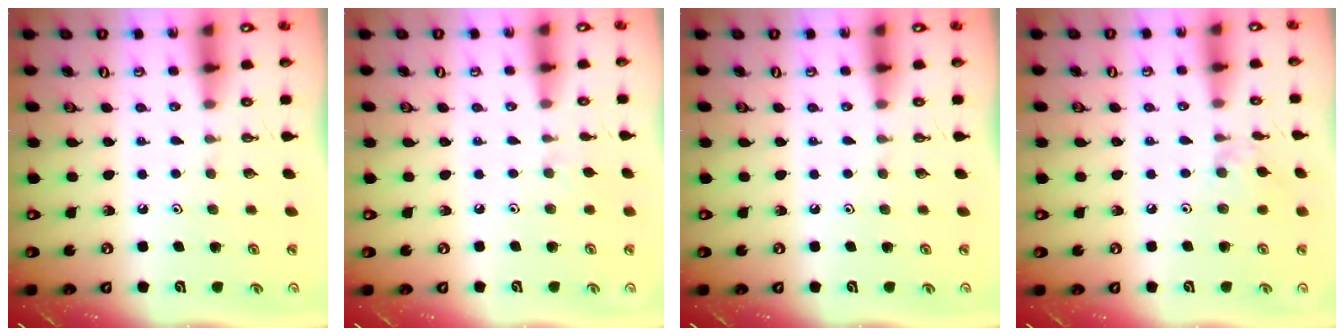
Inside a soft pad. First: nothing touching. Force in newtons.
{"total": 2.2, "press": 2.1, "slide": 0.4}
{"total": 0.0}
{"total": 5.1, "press": 5.0, "slide": 0.7}